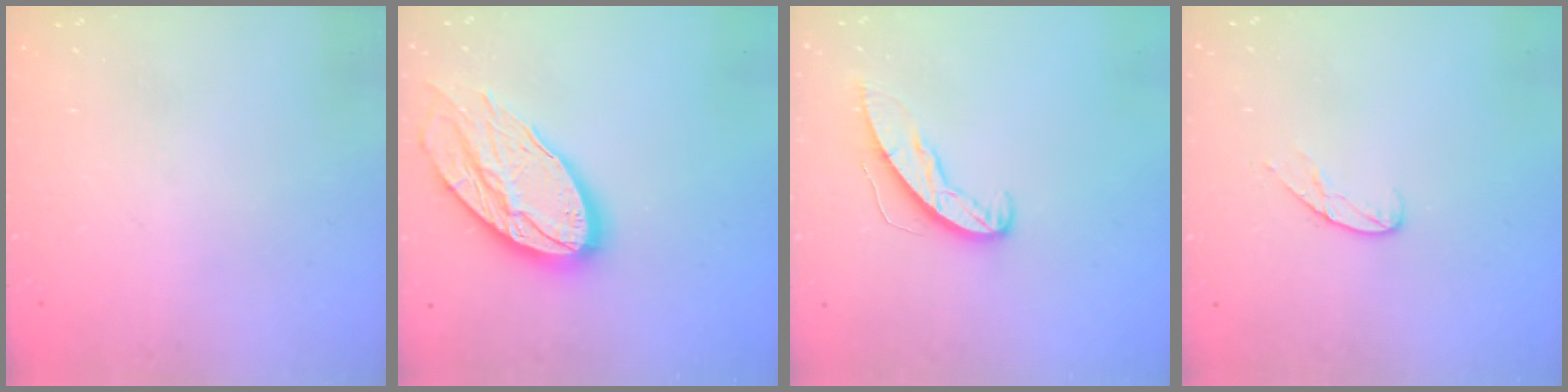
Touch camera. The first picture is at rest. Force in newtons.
{"total": 18.4, "press": 18.4, "slide": 1.7}
{"total": 6.3, "press": 6.3, "slide": 0.5}
{"total": 7.7, "press": 7.6, "slide": 0.6}